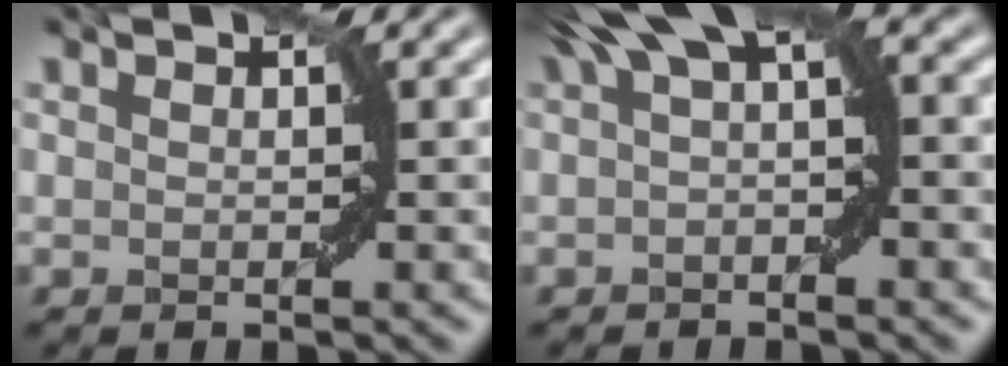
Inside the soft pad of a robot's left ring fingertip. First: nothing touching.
{"total": 4.5, "force": [1.4, 1.1, 4.1], "torque": [-0.057, 0.015, 0.015]}